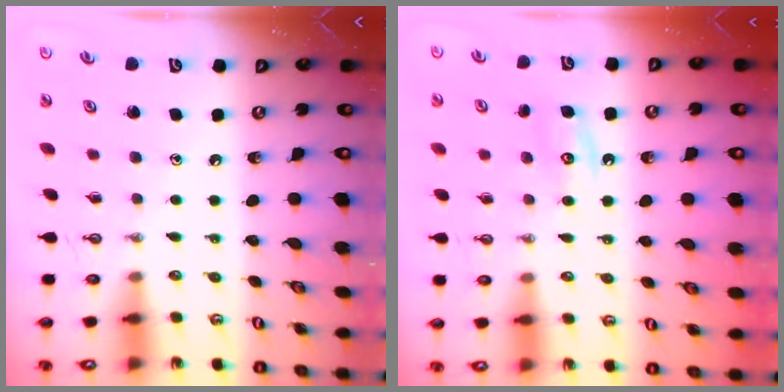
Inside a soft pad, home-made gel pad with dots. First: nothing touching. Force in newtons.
{"total": 4.8, "press": 4.8, "slide": 0.4}